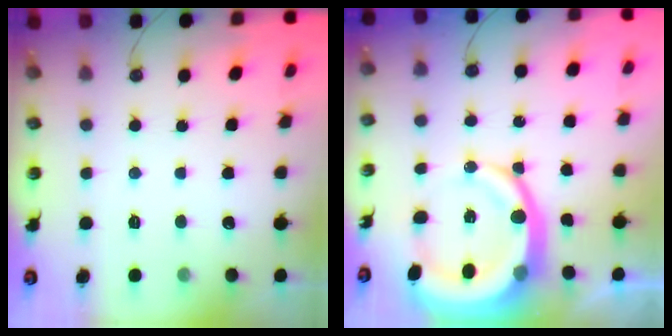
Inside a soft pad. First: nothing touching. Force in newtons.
{"total": 18.2, "press": 17.9, "slide": 3.2}